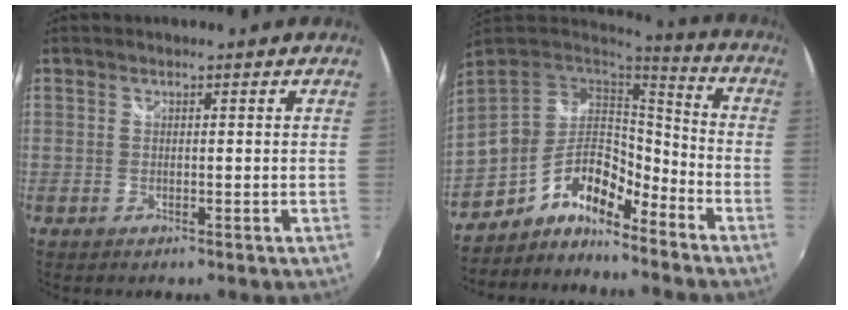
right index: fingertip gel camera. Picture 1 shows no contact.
{"total": 14.2, "force": [-8.9, 8.0, 7.6], "torque": [-0.166, 0.014, -0.173]}